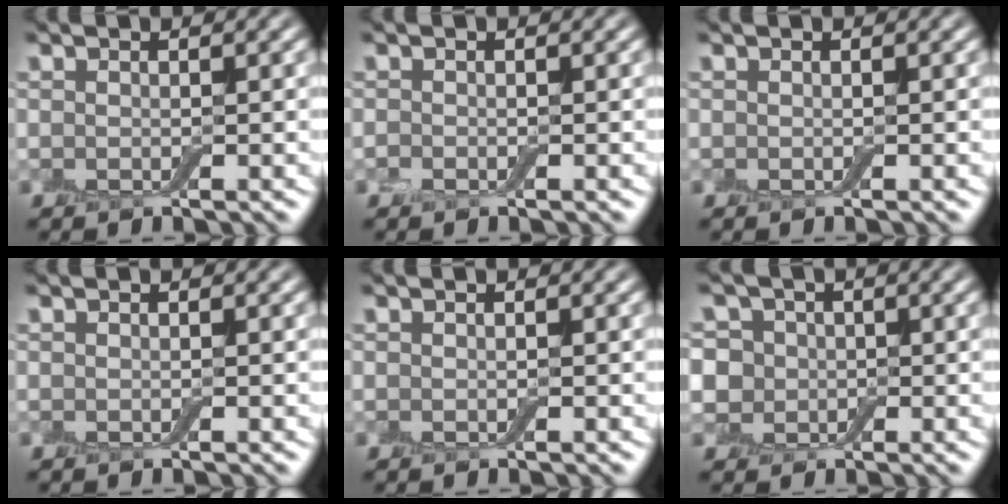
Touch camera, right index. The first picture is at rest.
{"total": 0.6, "force": [-0.4, 0.3, 0.3], "torque": [-0.005, -0.002, -0.008]}
{"total": 0.0}
{"total": 0.0}
{"total": 0.0}
{"total": 6.4, "force": [1.4, 5.6, 2.8], "torque": [-0.040, 0.031, -0.010]}